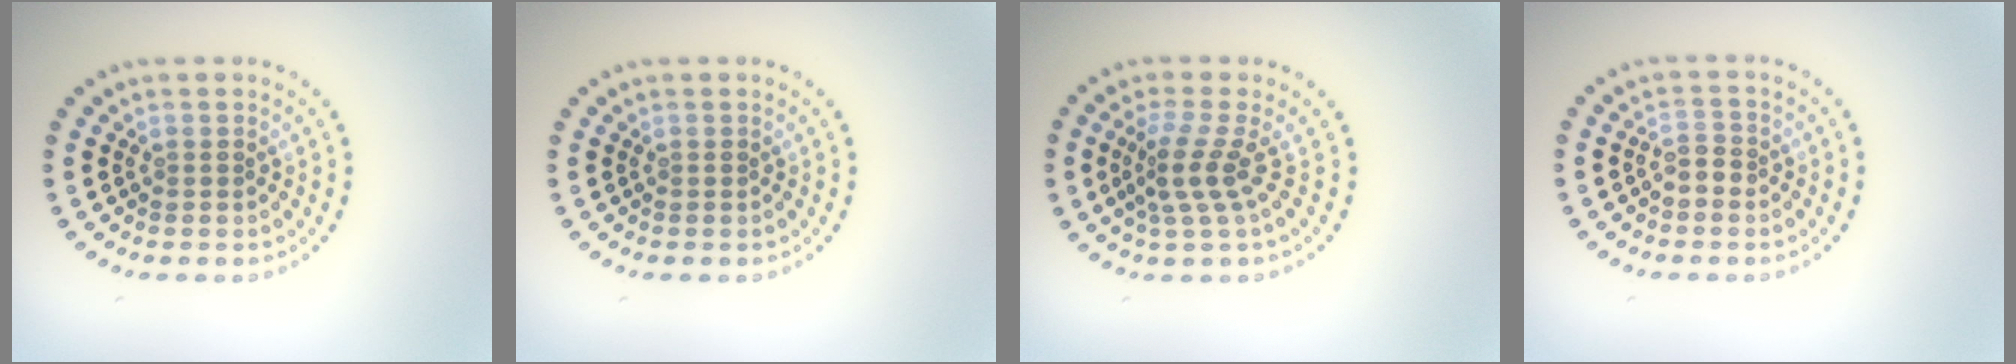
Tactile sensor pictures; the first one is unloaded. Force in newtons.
{"total": 0.0}
{"total": 2.8, "press": 1.9, "slide": 2.1}
{"total": 1.3, "press": 1.2, "slide": 0.5}